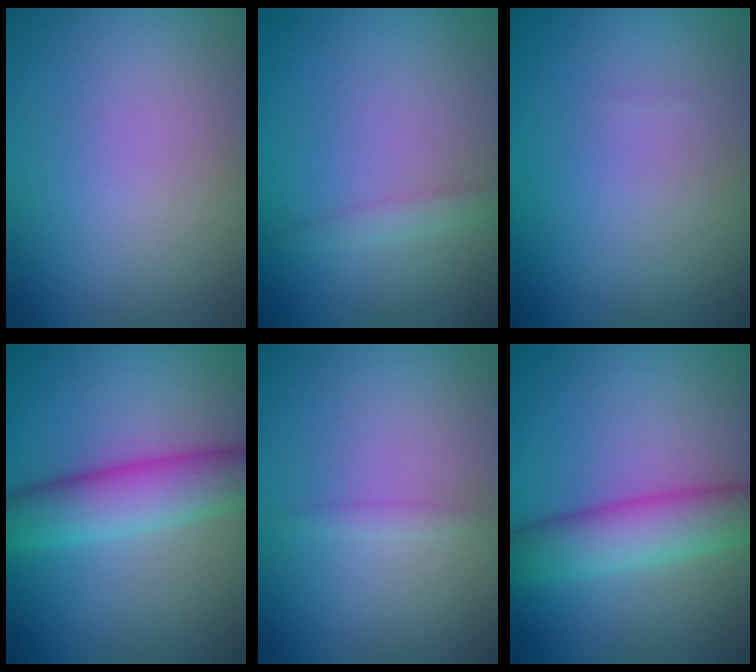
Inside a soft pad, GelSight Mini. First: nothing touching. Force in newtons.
{"total": 1.0, "press": 1.0, "slide": 0.0}
{"total": 0.0}
{"total": 5.4, "press": 5.4, "slide": 0.2}
{"total": 0.7, "press": 0.7, "slide": 0.1}
{"total": 4.7, "press": 4.7, "slide": 0.1}